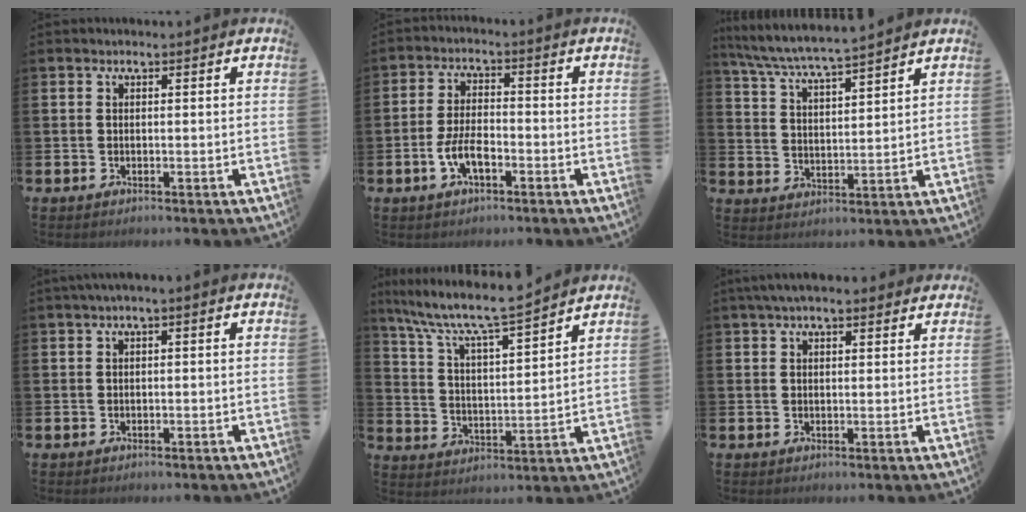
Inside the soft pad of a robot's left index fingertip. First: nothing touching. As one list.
[{"total": 4.8, "force": [-1.9, 2.2, 3.9], "torque": [-0.079, 0.004, -0.037]}, {"total": 6.1, "force": [5.9, -0.1, 1.5], "torque": [-0.048, -0.040, 0.102]}, {"total": 0.8, "force": [-0.2, 0.1, 0.8], "torque": [-0.016, 0.002, -0.004]}, {"total": 8.1, "force": [7.5, 0.6, 3.0], "torque": [-0.088, -0.055, 0.125]}, {"total": 3.0, "force": [2.3, 1.1, 1.7], "torque": [-0.034, 0.004, 0.040]}]